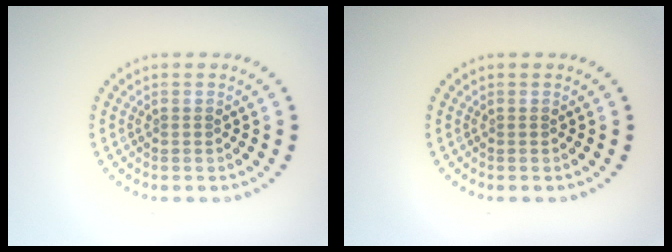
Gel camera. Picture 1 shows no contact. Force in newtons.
{"total": 0.0}